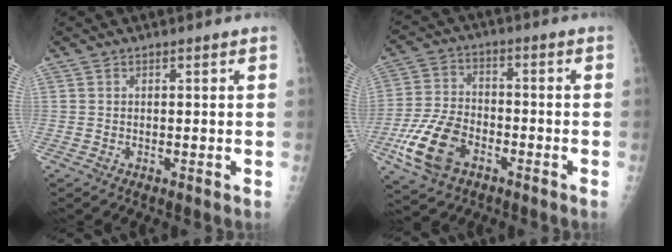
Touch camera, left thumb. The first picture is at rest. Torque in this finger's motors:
{"motor_torque": [-1.18, 1.98, 0.15, 0.18, 0.20]}